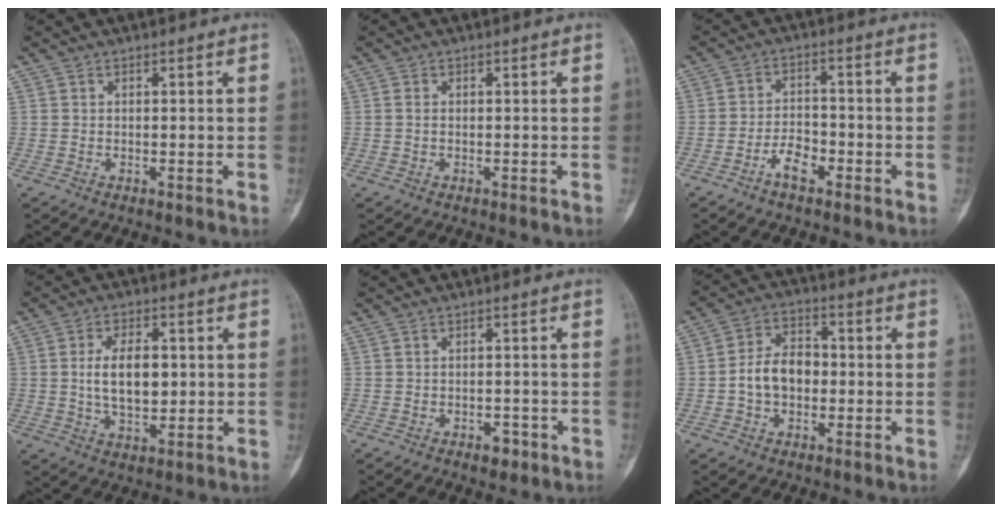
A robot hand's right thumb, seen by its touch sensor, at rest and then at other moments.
{"total": 0.8, "force": [0.0, 0.5, 0.6], "torque": [-0.014, 0.000, 0.002]}
{"total": 5.0, "force": [-3.1, 2.4, 3.2], "torque": [-0.047, 0.024, -0.059]}
{"total": 9.5, "force": [0.8, 5.3, 7.9], "torque": [-0.126, -0.003, 0.018]}
{"total": 2.5, "force": [-1.4, 1.5, 1.5], "torque": [-0.009, 0.007, -0.016]}
{"total": 8.5, "force": [-1.0, 6.1, 5.8], "torque": [-0.087, 0.026, -0.026]}